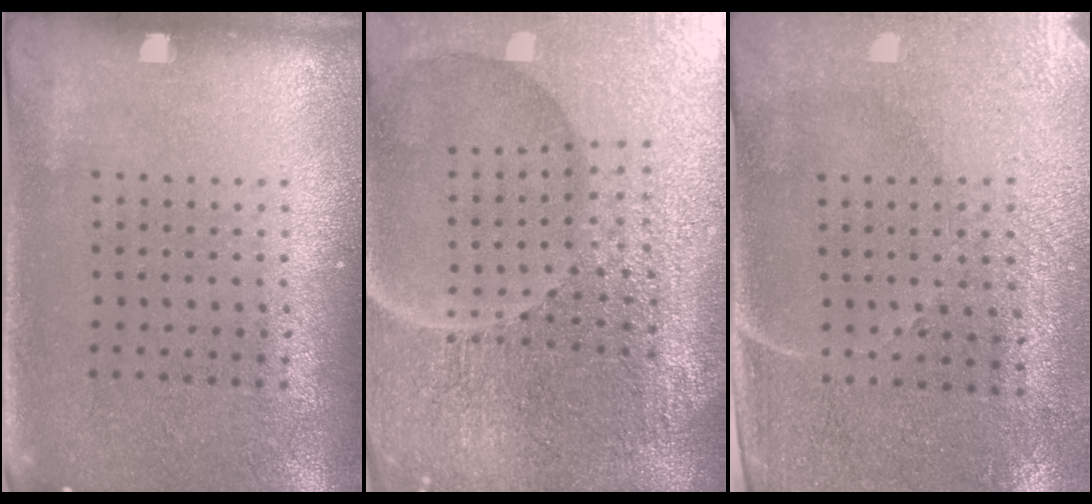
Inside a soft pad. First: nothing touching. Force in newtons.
{"total": 7.2, "press": 6.3, "slide": 3.4}
{"total": 3.2, "press": 2.9, "slide": 1.3}